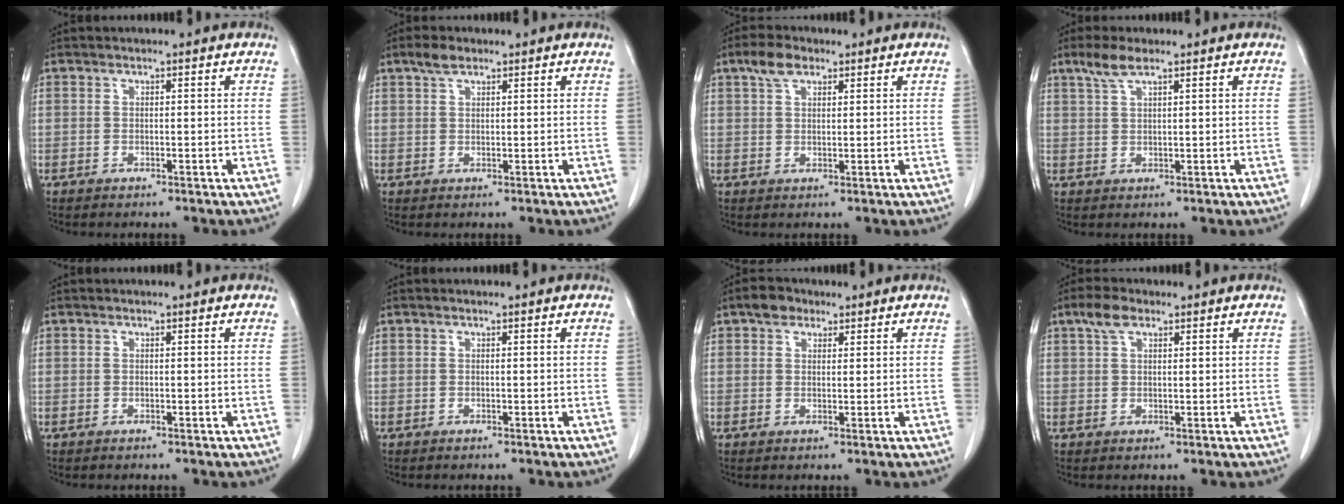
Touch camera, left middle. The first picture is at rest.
{"total": 2.4, "force": [1.8, 1.0, 1.4], "torque": [-0.032, 0.007, 0.034]}
{"total": 4.0, "force": [2.5, 1.9, 2.4], "torque": [-0.054, 0.012, 0.048]}
{"total": 3.5, "force": [2.5, 0.6, 2.4], "torque": [-0.058, 0.007, 0.053]}
{"total": 0.0}
{"total": 0.0}
{"total": 3.0, "force": [1.9, 2.0, 1.1], "torque": [-0.023, 0.010, 0.030]}
{"total": 3.3, "force": [2.0, 1.5, 2.2], "torque": [-0.050, 0.013, 0.041]}